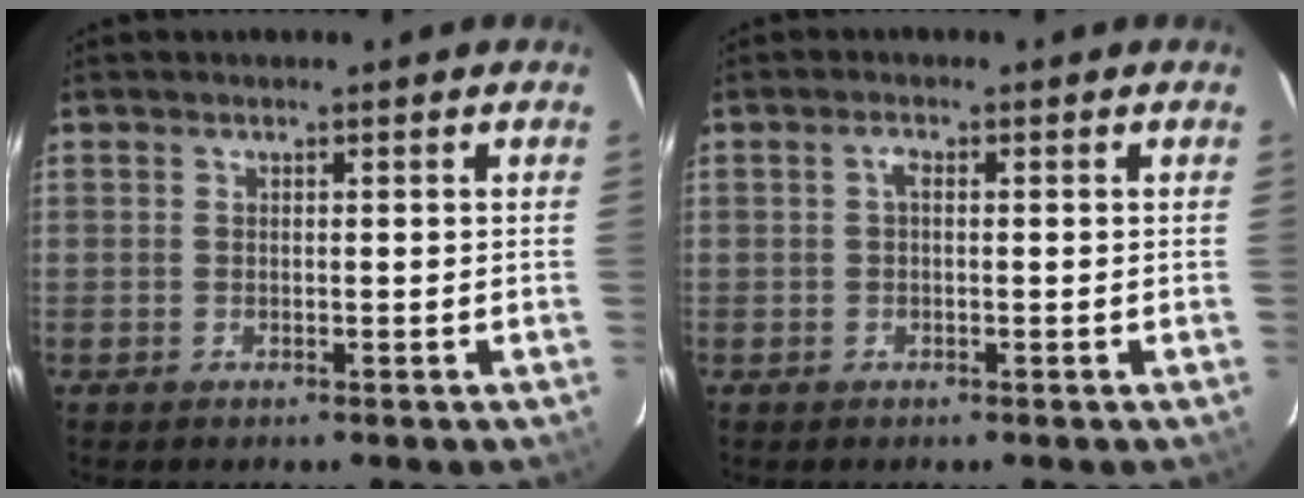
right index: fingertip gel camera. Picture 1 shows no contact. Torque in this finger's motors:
{"motor_torque": [0.33, 0.06, 0.13, 0.04]}